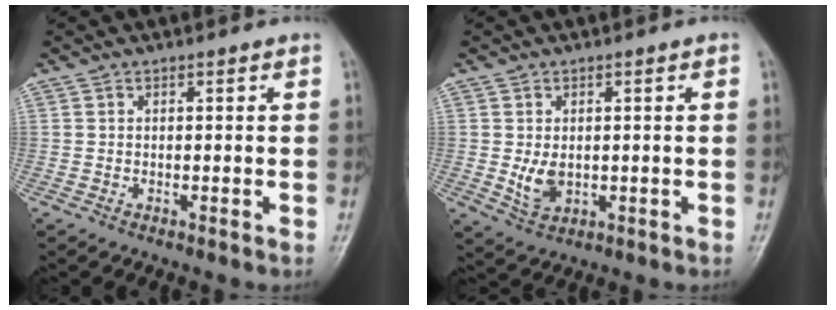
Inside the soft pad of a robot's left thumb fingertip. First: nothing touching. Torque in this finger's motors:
{"motor_torque": [0.65, 0.66, 0.51, 0.13, 0.02]}